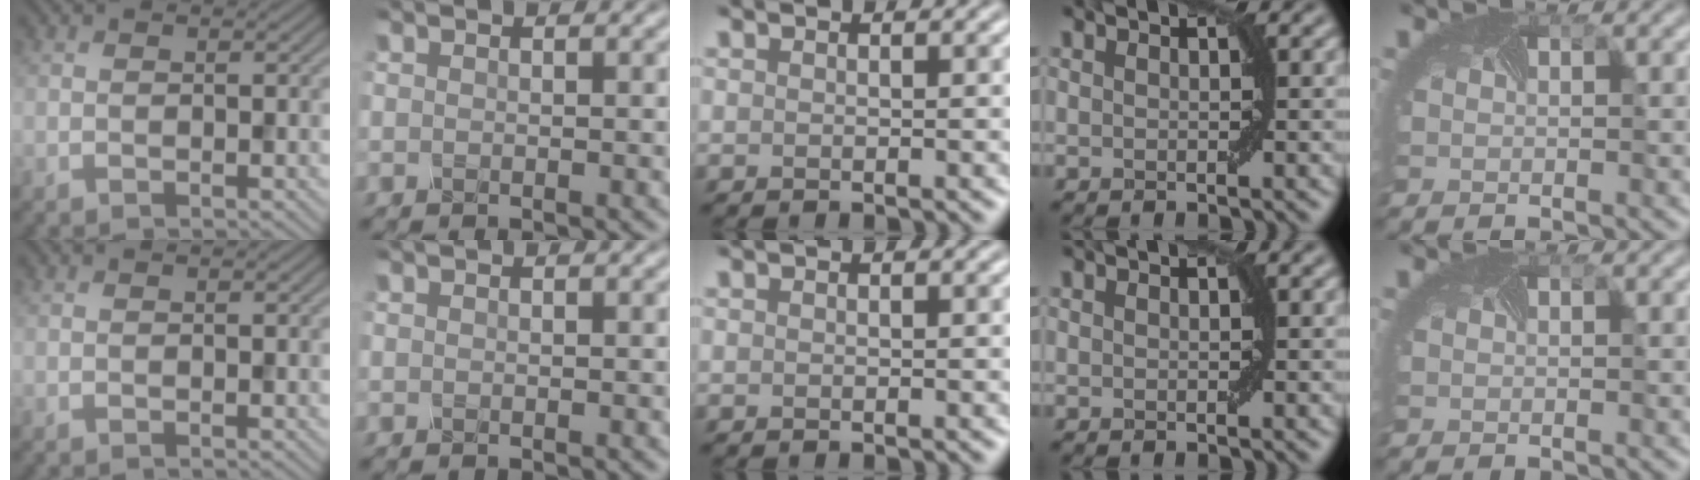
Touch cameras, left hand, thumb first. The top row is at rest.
{}